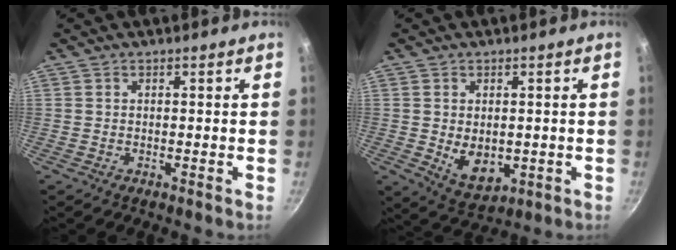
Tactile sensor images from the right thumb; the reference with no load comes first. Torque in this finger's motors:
{"motor_torque": [-0.49, 0.29, 0.10, 0.54, 0.07]}